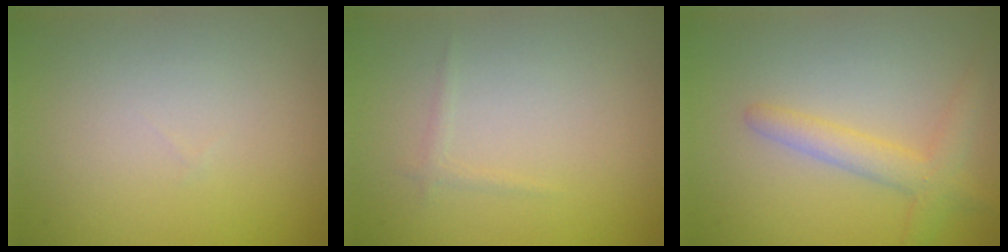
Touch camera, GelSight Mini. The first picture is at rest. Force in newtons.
{"total": 0.6, "press": 0.6, "slide": 0.0}
{"total": 2.8, "press": 2.8, "slide": 0.3}